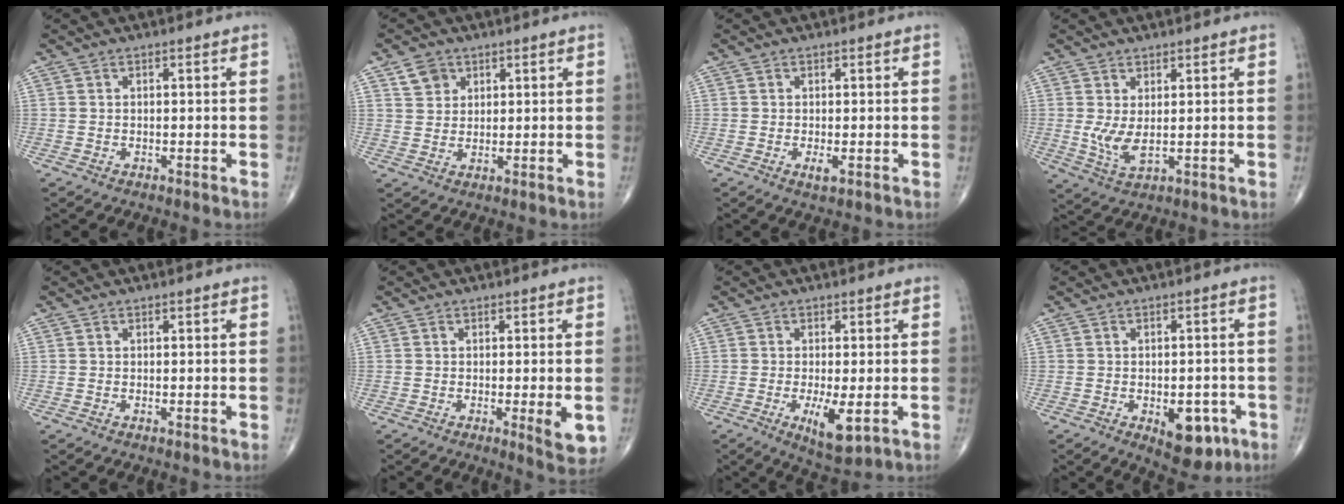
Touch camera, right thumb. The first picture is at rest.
{"total": 4.3, "force": [2.3, 3.4, 1.3], "torque": [-0.007, -0.010, 0.043]}
{"total": 1.7, "force": [-0.5, 0.5, 1.5], "torque": [-0.031, -0.006, -0.008]}
{"total": 4.7, "force": [0.6, 1.9, 4.3], "torque": [-0.091, -0.016, 0.019]}
{"total": 0.0}
{"total": 5.3, "force": [-1.0, 1.1, 5.1], "torque": [-0.069, -0.015, -0.014]}
{"total": 6.7, "force": [-1.7, 2.0, 6.2], "torque": [-0.110, -0.020, -0.021]}
{"total": 8.6, "force": [-3.2, 4.6, 6.5], "torque": [-0.059, 0.006, -0.030]}